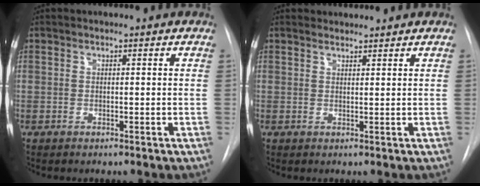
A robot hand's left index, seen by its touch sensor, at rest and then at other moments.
{"total": 1.4, "force": [1.4, 0.1, -0.1], "torque": [-0.005, 0.010, 0.027]}